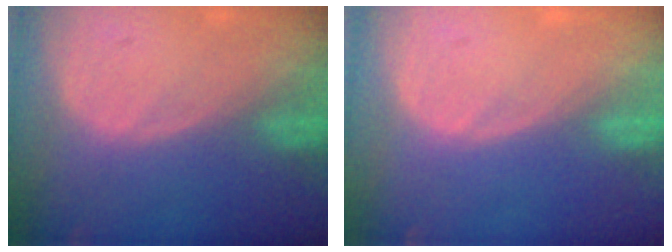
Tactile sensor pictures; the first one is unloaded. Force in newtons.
{"total": 0.0}